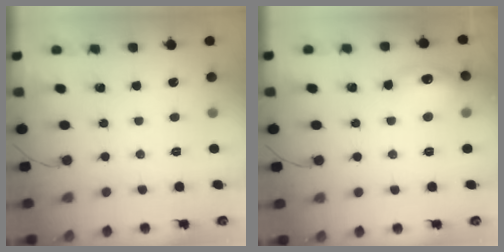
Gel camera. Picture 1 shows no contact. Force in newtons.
{"total": 11.7, "press": 11.6, "slide": 0.7}